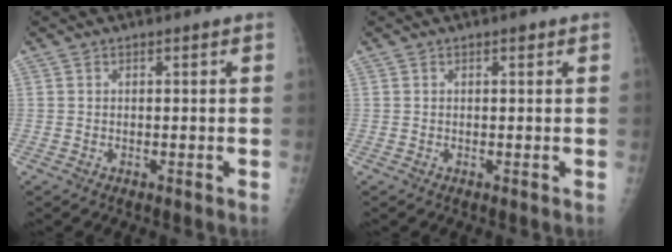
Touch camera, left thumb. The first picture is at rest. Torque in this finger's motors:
{"motor_torque": [0.33, 0.17, 0.00, -0.17, 0.08]}